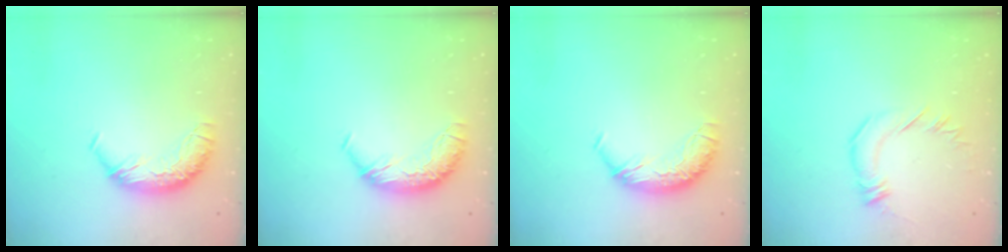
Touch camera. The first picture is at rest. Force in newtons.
{"total": 0.0}
{"total": 0.0}
{"total": 2.5, "press": 2.4, "slide": 0.3}